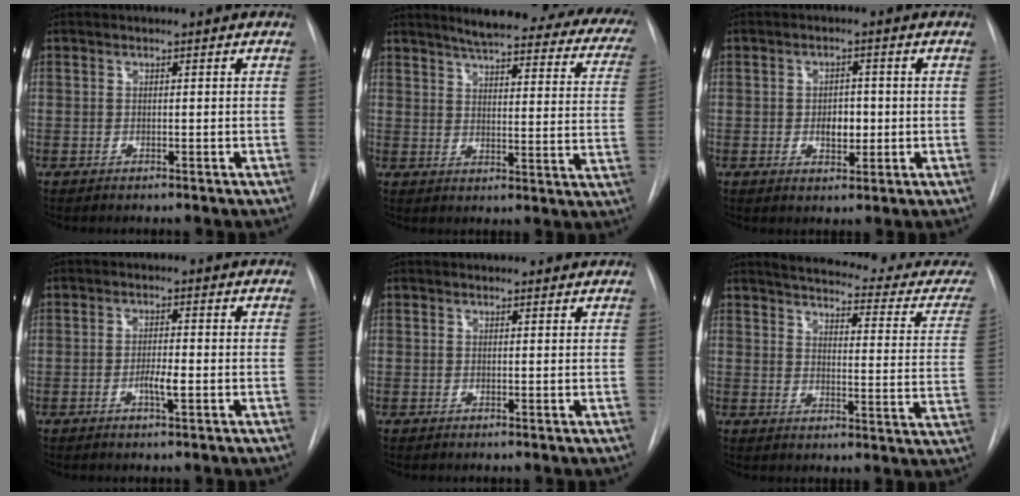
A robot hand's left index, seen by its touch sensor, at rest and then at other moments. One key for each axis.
{"total": 23.0, "fx": 19.3, "fy": 4.3, "fz": 11.8, "tx": -0.144, "ty": -0.051, "tz": 0.207}
{"total": 3.7, "fx": -1.5, "fy": 2.1, "fz": 2.6, "tx": -0.034, "ty": -0.004, "tz": -0.017}
{"total": 3.0, "fx": -2.0, "fy": 0.2, "fz": 2.2, "tx": -0.039, "ty": -0.006, "tz": -0.031}
{"total": 1.8, "fx": 1.7, "fy": 0.7, "fz": 0.2, "tx": -0.001, "ty": 0.003, "tz": 0.010}
{"total": 20.4, "fx": 19.2, "fy": 2.8, "fz": 6.5, "tx": -0.070, "ty": -0.088, "tz": 0.211}